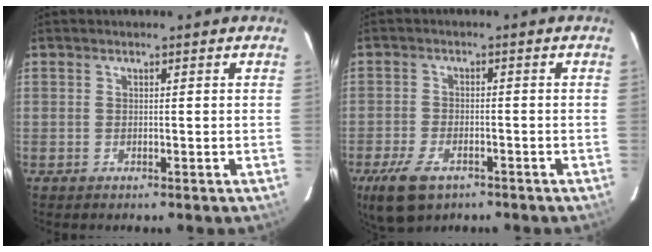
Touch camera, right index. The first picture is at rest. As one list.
[{"total": 8.8, "force": [-5.5, 4.5, 5.3], "torque": [-0.135, -0.018, -0.097]}]